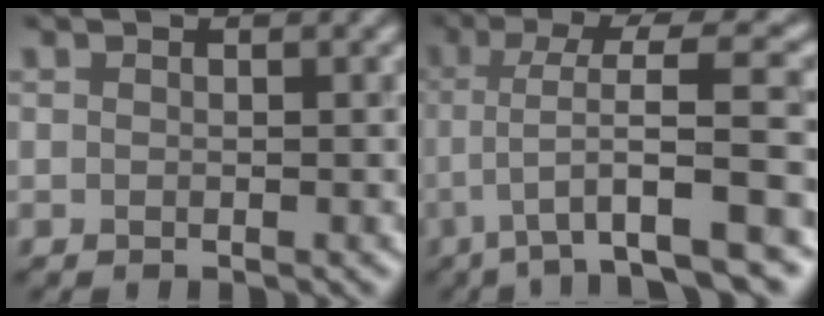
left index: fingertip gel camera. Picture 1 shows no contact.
{"total": 8.0, "force": [-1.9, 1.2, 7.7], "torque": [-0.119, 0.031, -0.020]}